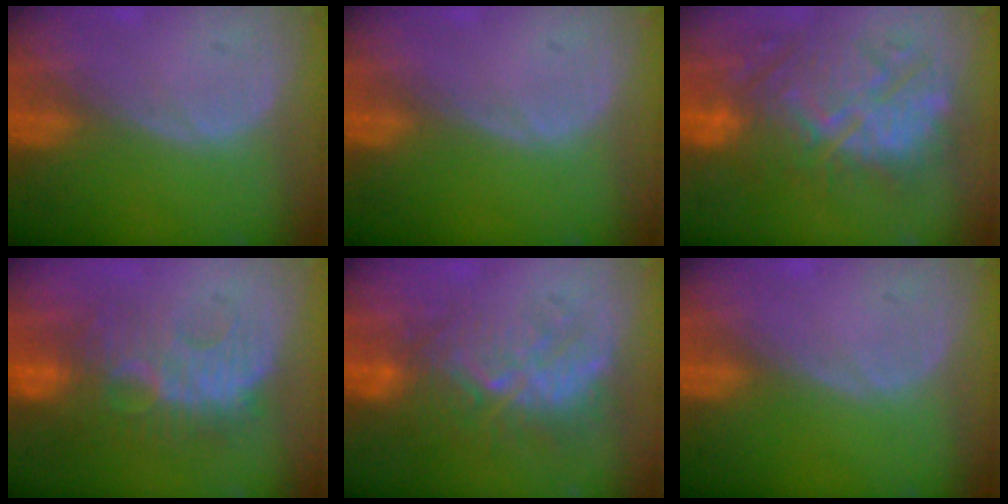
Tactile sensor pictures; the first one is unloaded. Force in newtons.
{"total": 0.0}
{"total": 11.5, "press": 11.3, "slide": 2.5}
{"total": 9.3, "press": 9.1, "slide": 1.9}
{"total": 9.0, "press": 8.5, "slide": 3.1}
{"total": 0.0}